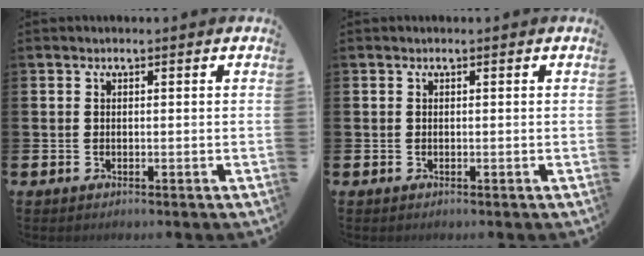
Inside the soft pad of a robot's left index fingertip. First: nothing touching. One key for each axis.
{"total": 0.0}